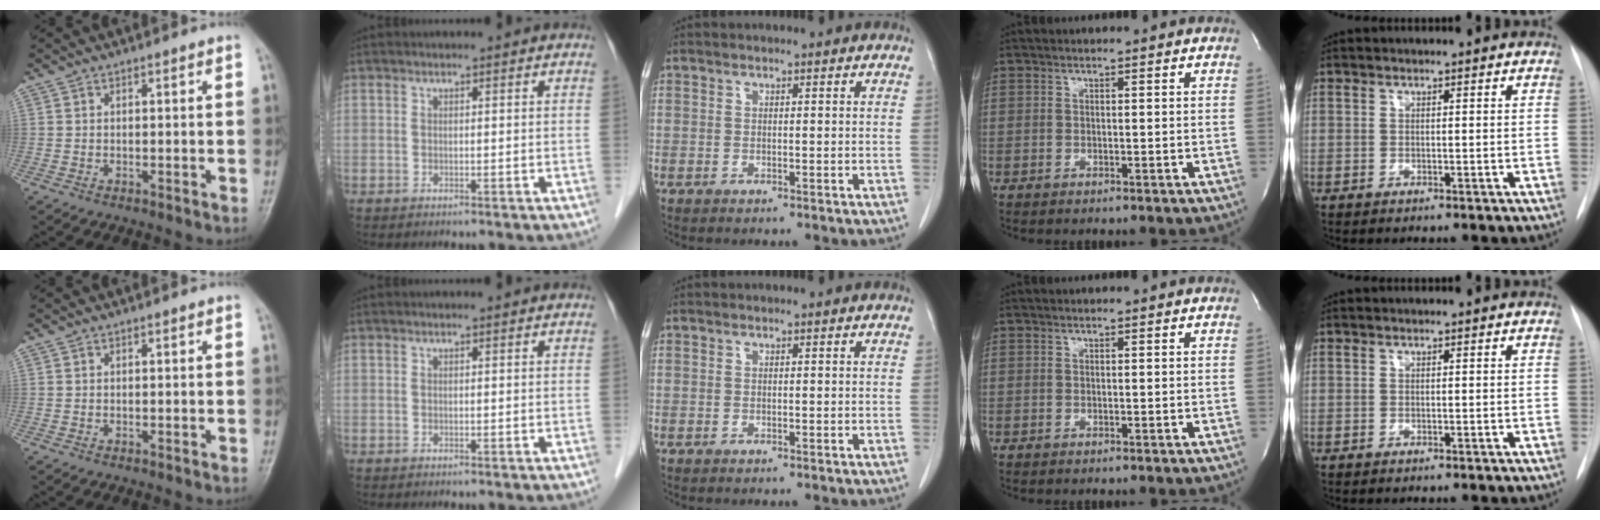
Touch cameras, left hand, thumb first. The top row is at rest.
{}